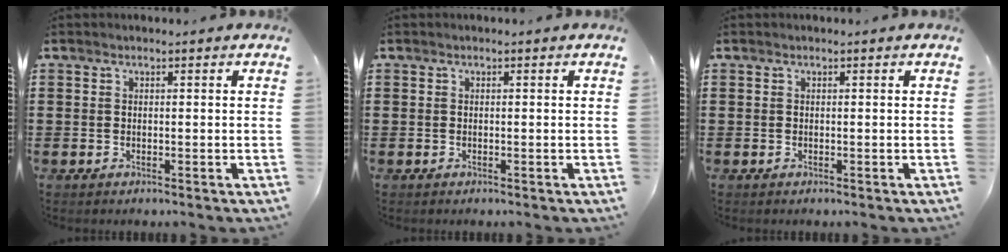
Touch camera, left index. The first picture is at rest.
{"total": 0.0}
{"total": 0.0}